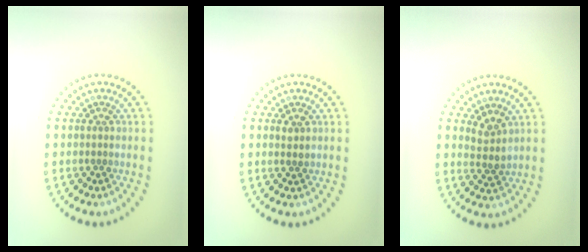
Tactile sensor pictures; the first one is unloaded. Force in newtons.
{"total": 0.9, "press": 0.9, "slide": 0.2}
{"total": 2.0, "press": 1.6, "slide": 1.2}